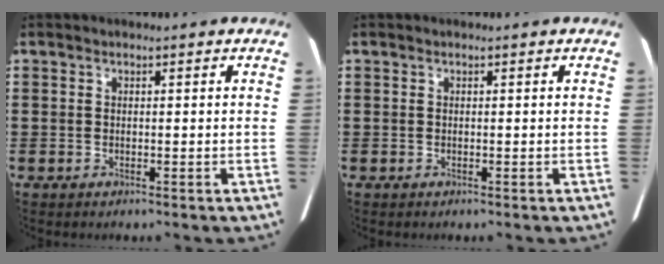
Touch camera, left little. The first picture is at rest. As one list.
[{"total": 0.0}]